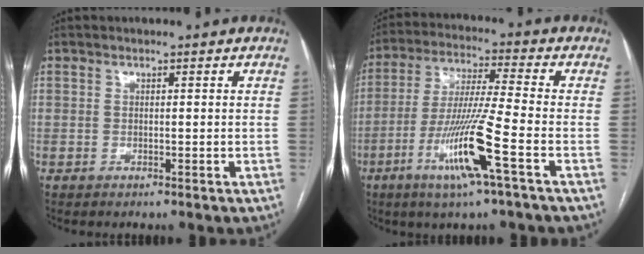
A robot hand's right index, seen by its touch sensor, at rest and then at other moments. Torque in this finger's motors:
{"motor_torque": [1.75, -0.39, 0.70, 0.21]}